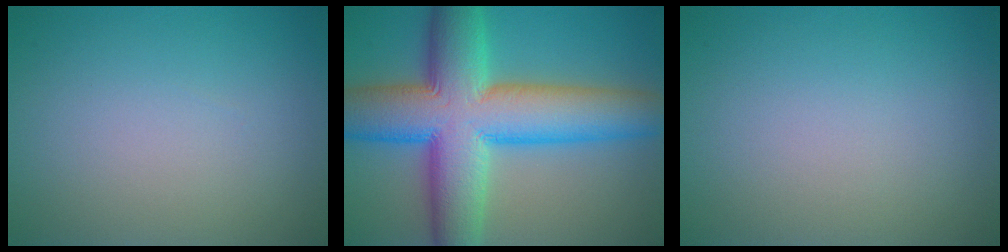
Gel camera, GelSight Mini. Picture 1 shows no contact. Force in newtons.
{"total": 13.9, "press": 13.9, "slide": 0.5}
{"total": 0.0}